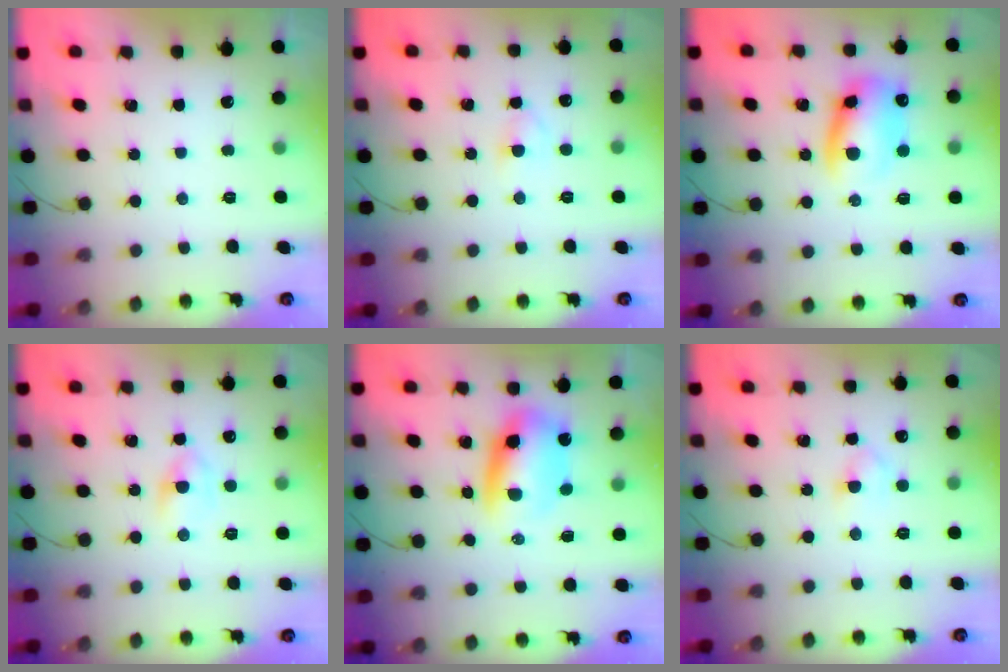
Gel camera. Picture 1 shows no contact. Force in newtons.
{"total": 2.8, "press": 2.5, "slide": 1.3}
{"total": 11.2, "press": 11.0, "slide": 1.9}
{"total": 2.8, "press": 2.6, "slide": 1.2}
{"total": 9.1, "press": 8.8, "slide": 2.4}
{"total": 3.3, "press": 3.0, "slide": 1.3}